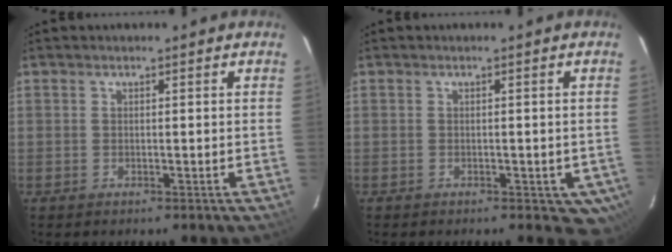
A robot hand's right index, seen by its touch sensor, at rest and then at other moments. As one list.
[{"total": 4.7, "force": [-1.8, 3.3, 2.9], "torque": [-0.025, 0.003, -0.013]}]